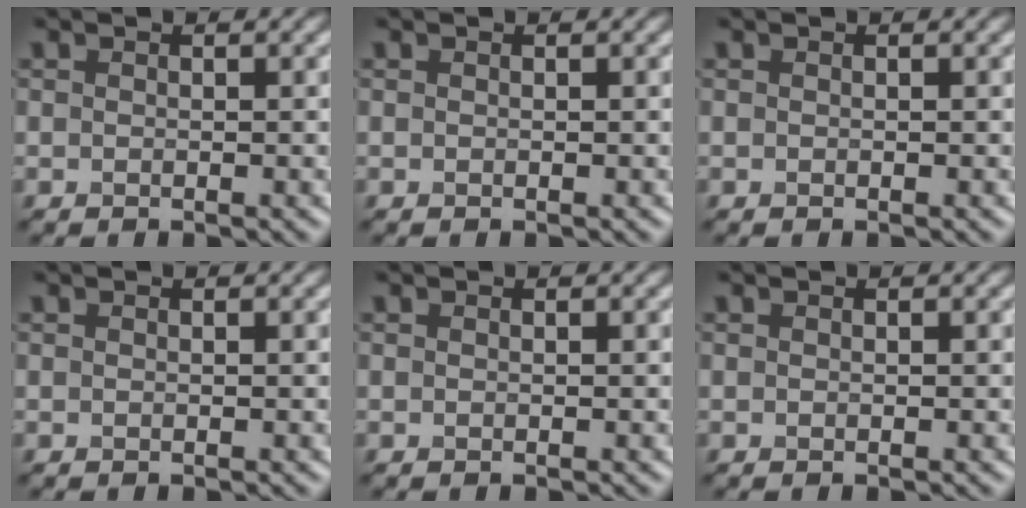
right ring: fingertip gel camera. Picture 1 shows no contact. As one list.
[{"total": 0.0}, {"total": 0.0}, {"total": 0.0}, {"total": 0.0}, {"total": 0.0}]